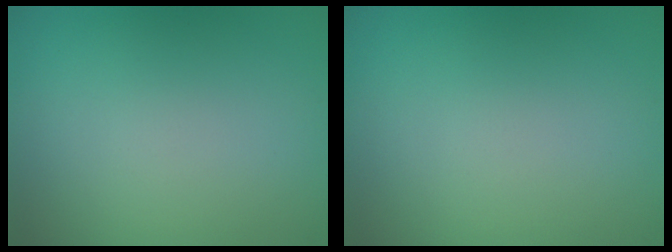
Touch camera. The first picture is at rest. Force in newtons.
{"total": 0.0}